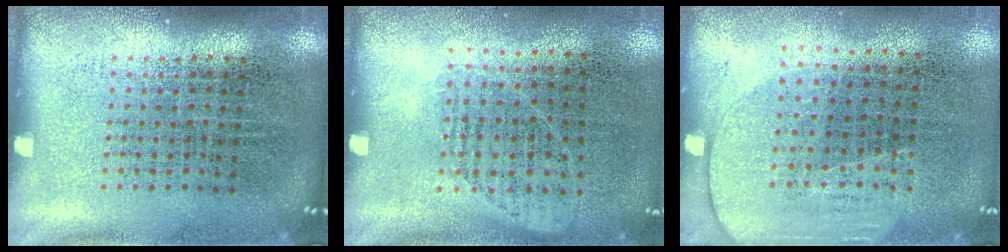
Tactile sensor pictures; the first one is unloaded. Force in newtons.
{"total": 0.9, "press": 0.8, "slide": 0.5}
{"total": 1.6, "press": 1.4, "slide": 0.8}